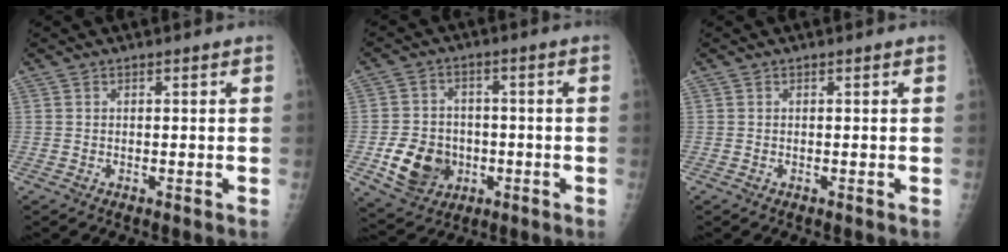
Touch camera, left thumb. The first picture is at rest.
{"total": 10.7, "force": [-2.9, 8.8, 5.3], "torque": [-0.063, 0.011, -0.041]}
{"total": 0.0}